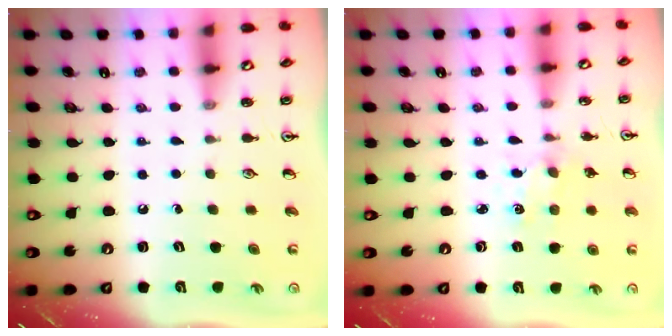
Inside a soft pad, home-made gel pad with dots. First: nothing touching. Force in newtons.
{"total": 1.0, "press": 1.0, "slide": 0.2}